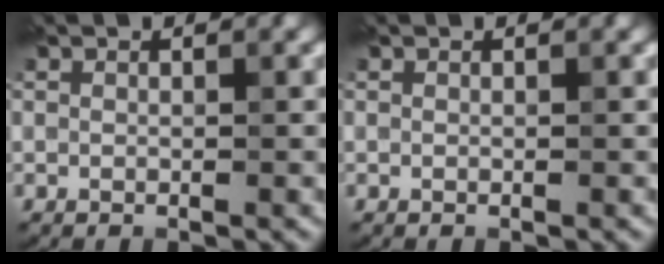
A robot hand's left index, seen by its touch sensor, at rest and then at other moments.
{"total": 0.0}